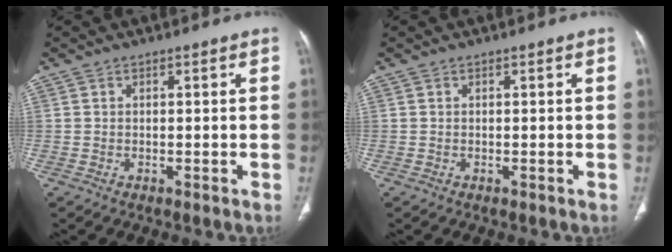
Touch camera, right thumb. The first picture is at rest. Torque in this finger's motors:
{"motor_torque": [0.00, 0.00, 0.00, 0.00, 0.00]}